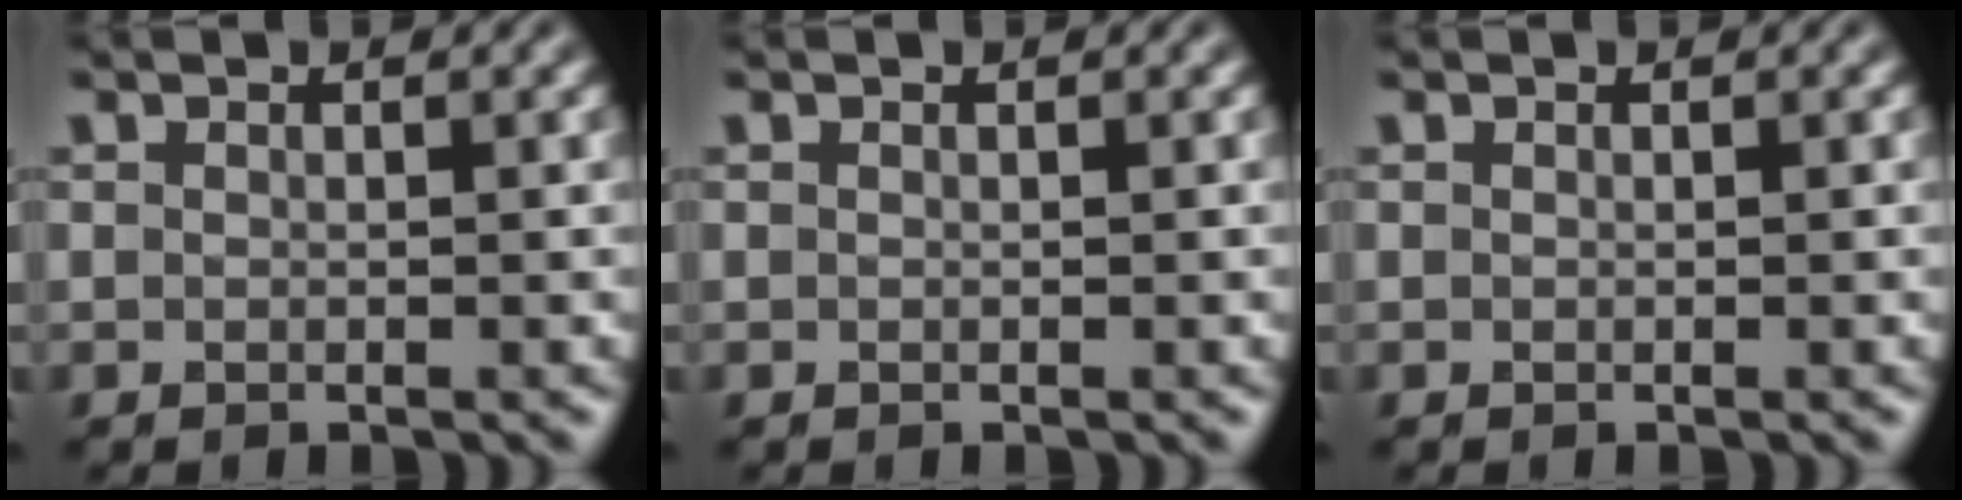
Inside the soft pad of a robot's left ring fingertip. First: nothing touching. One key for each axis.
{"total": 0.0}
{"total": 0.0}